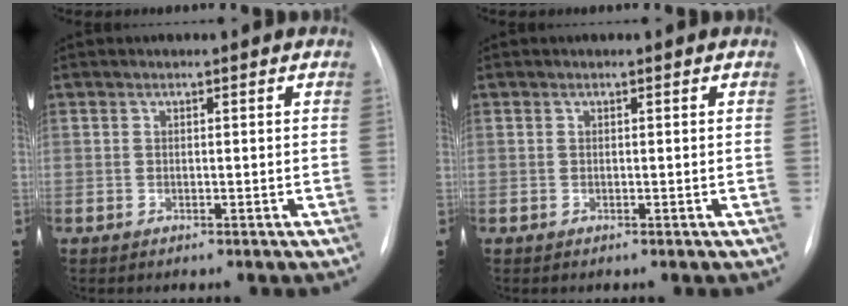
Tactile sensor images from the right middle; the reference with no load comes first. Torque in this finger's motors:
{"motor_torque": [-0.01, 0.00, 0.04, 0.00]}